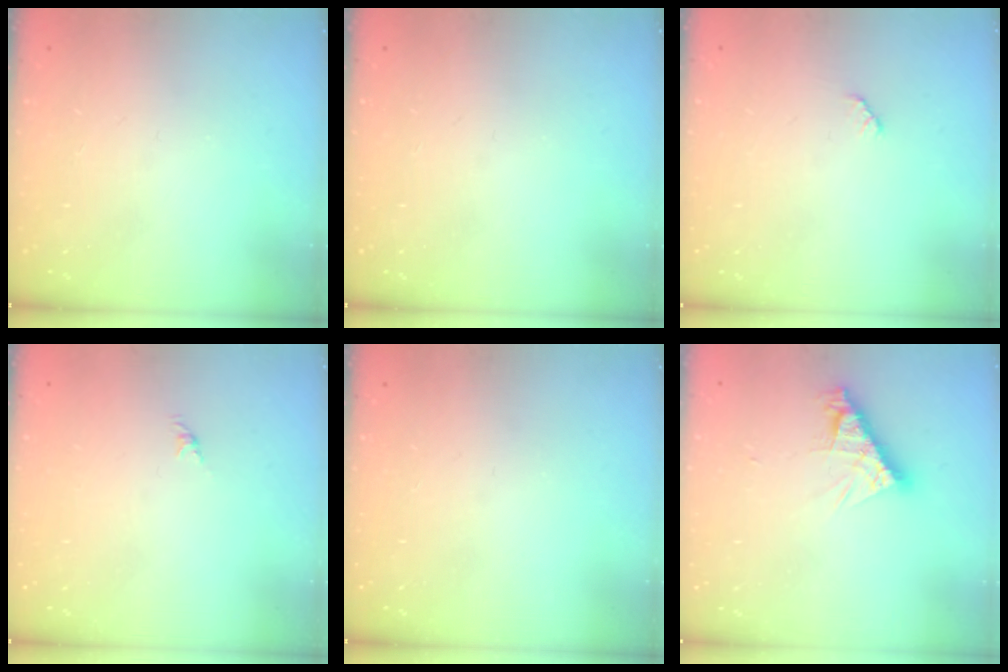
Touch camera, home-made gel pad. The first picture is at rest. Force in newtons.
{"total": 0.0}
{"total": 2.5, "press": 2.5, "slide": 0.4}
{"total": 0.0}
{"total": 0.0}
{"total": 9.0, "press": 8.9, "slide": 0.8}